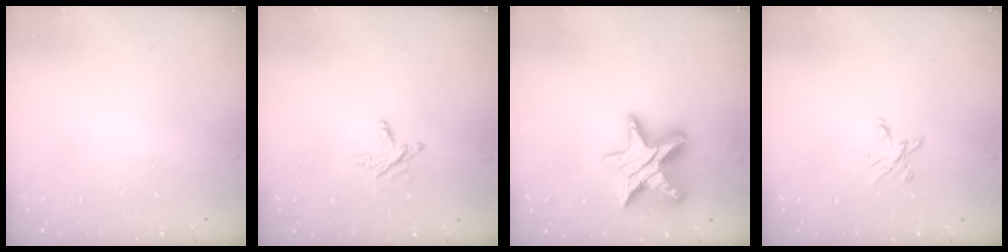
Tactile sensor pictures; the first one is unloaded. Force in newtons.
{"total": 3.9, "press": 3.9, "slide": 0.5}
{"total": 14.6, "press": 14.5, "slide": 1.2}
{"total": 4.1, "press": 4.1, "slide": 0.4}